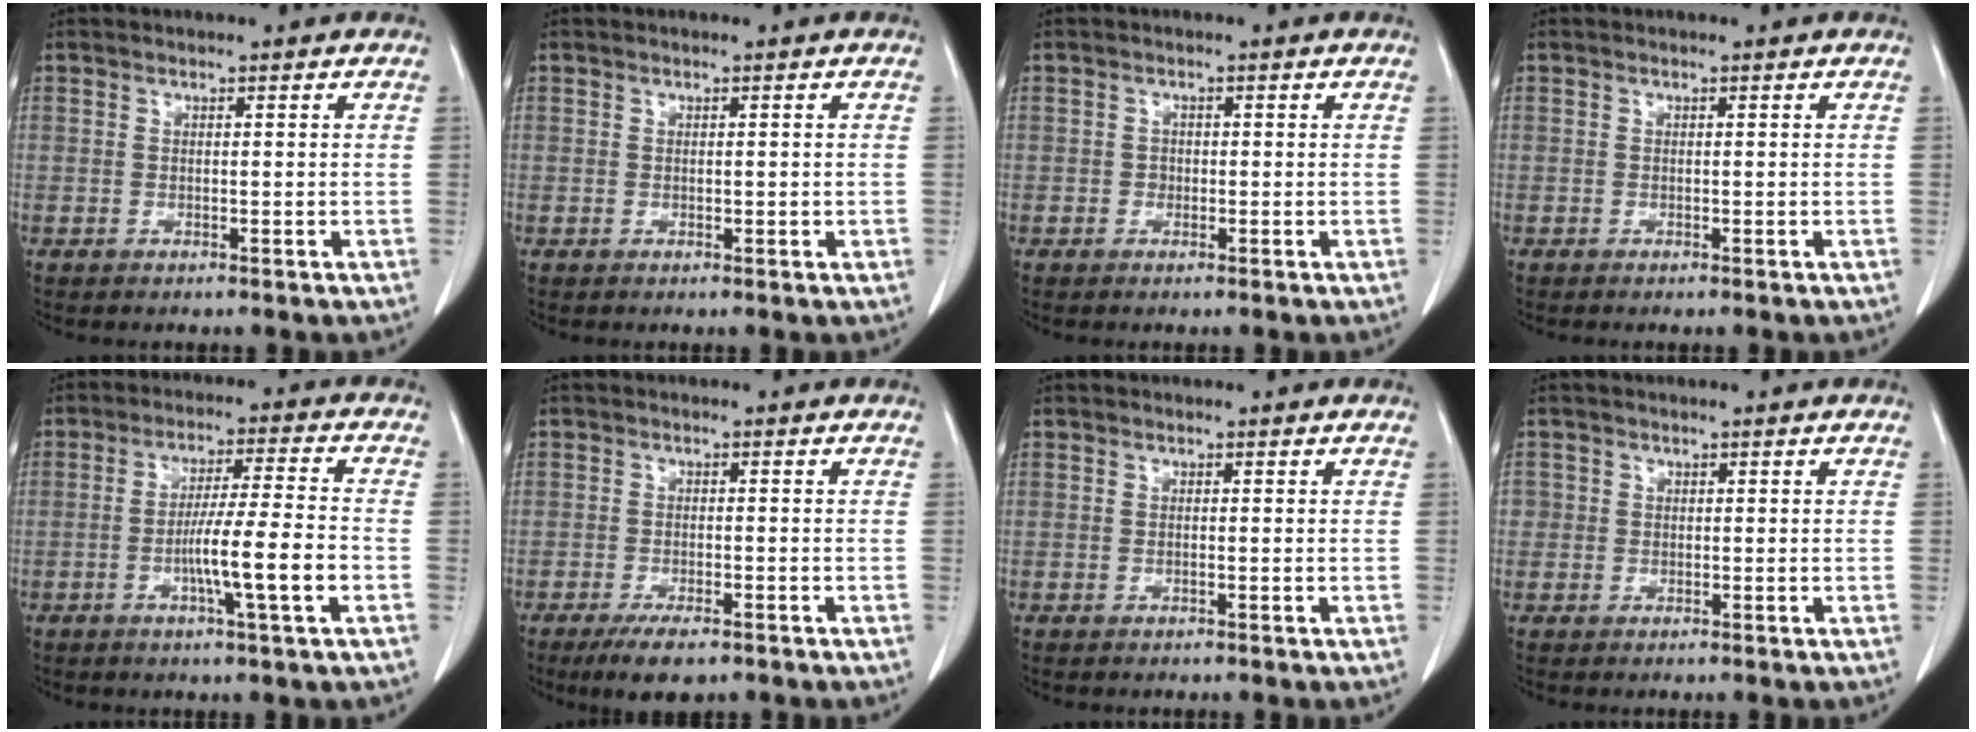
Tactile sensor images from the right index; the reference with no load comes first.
{"total": 0.7, "force": [0.0, 0.5, 0.5], "torque": [-0.005, 0.003, 0.003]}
{"total": 0.9, "force": [-0.2, 0.9, 0.3], "torque": [0.001, 0.004, -0.006]}
{"total": 0.0}
{"total": 9.5, "force": [-2.9, -0.4, 9.0], "torque": [-0.154, -0.002, -0.051]}
{"total": 5.0, "force": [-3.5, 1.5, 3.2], "torque": [-0.058, -0.007, -0.056]}
{"total": 0.0}
{"total": 1.5, "force": [0.0, 1.5, 0.2], "torque": [0.010, 0.005, -0.004]}